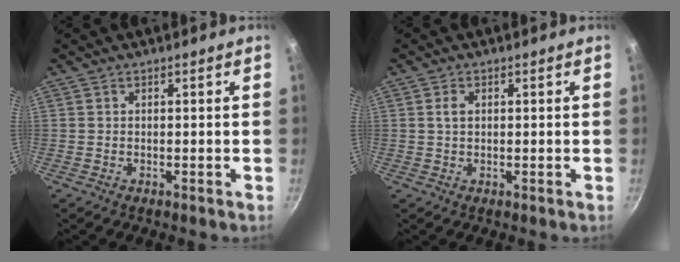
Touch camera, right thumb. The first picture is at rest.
{"total": 1.8, "force": [0.4, 1.2, 1.2], "torque": [-0.019, 0.003, 0.008]}